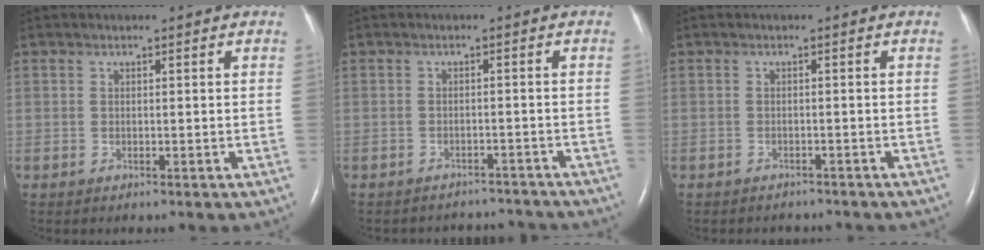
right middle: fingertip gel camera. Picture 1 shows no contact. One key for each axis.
{"total": 7.3, "fx": -7.1, "fy": 1.8, "fz": 0.0, "tx": -0.003, "ty": 0.012, "tz": -0.080}
{"total": 3.4, "fx": -3.1, "fy": 1.2, "fz": 0.2, "tx": -0.005, "ty": -0.002, "tz": -0.039}